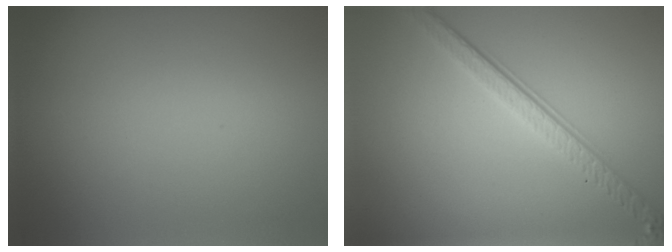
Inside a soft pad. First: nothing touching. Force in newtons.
{"total": 3.9, "press": 2.7, "slide": 2.8}